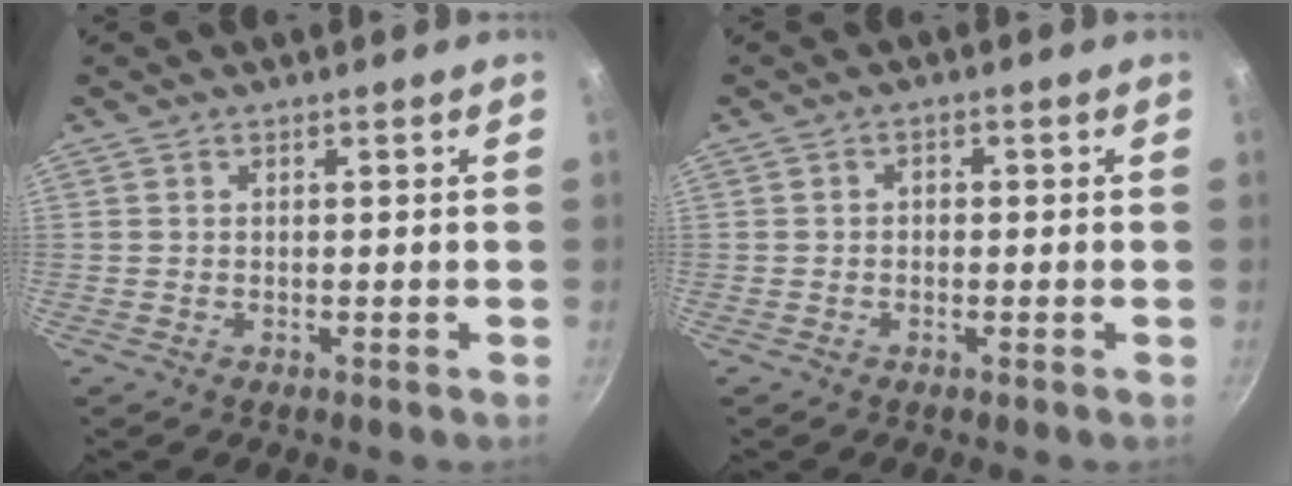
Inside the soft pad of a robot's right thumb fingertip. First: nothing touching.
{"total": 1.1, "force": [-0.3, 1.0, 0.5], "torque": [-0.011, 0.006, -0.006]}